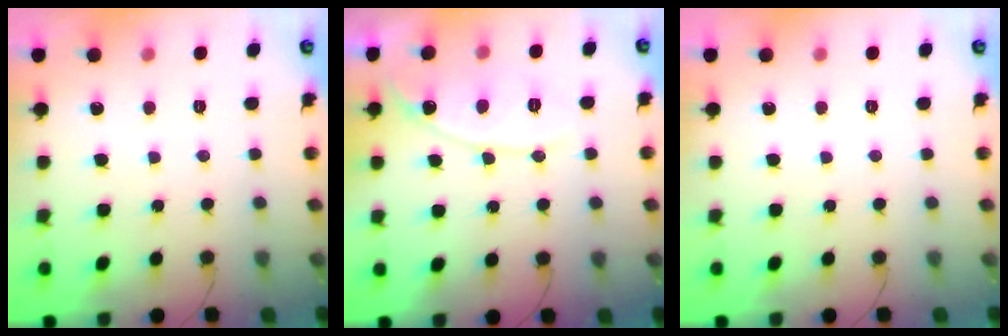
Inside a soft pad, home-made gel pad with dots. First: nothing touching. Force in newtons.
{"total": 11.1, "press": 11.1, "slide": 0.9}
{"total": 0.0}